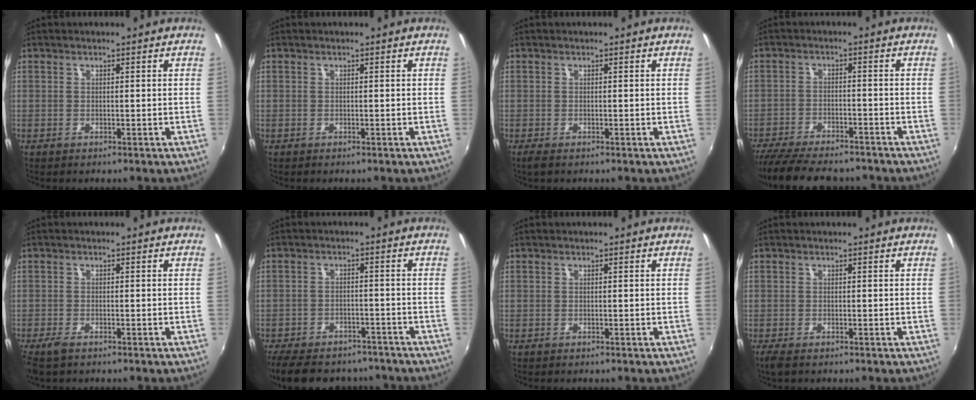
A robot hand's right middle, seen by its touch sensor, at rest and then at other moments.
{"total": 0.0}
{"total": 1.2, "force": [-0.7, 0.4, 0.8], "torque": [-0.018, -0.006, -0.013]}
{"total": 16.4, "force": [-13.8, 4.7, 7.4], "torque": [-0.161, -0.035, -0.216]}
{"total": 2.9, "force": [-2.2, 1.0, 1.7], "torque": [-0.043, -0.011, -0.042]}
{"total": 17.1, "force": [-14.0, 7.3, 6.8], "torque": [-0.161, -0.003, -0.198]}
{"total": 0.0}
{"total": 2.2, "force": [-1.5, 0.8, 1.5], "torque": [-0.030, -0.011, -0.026]}